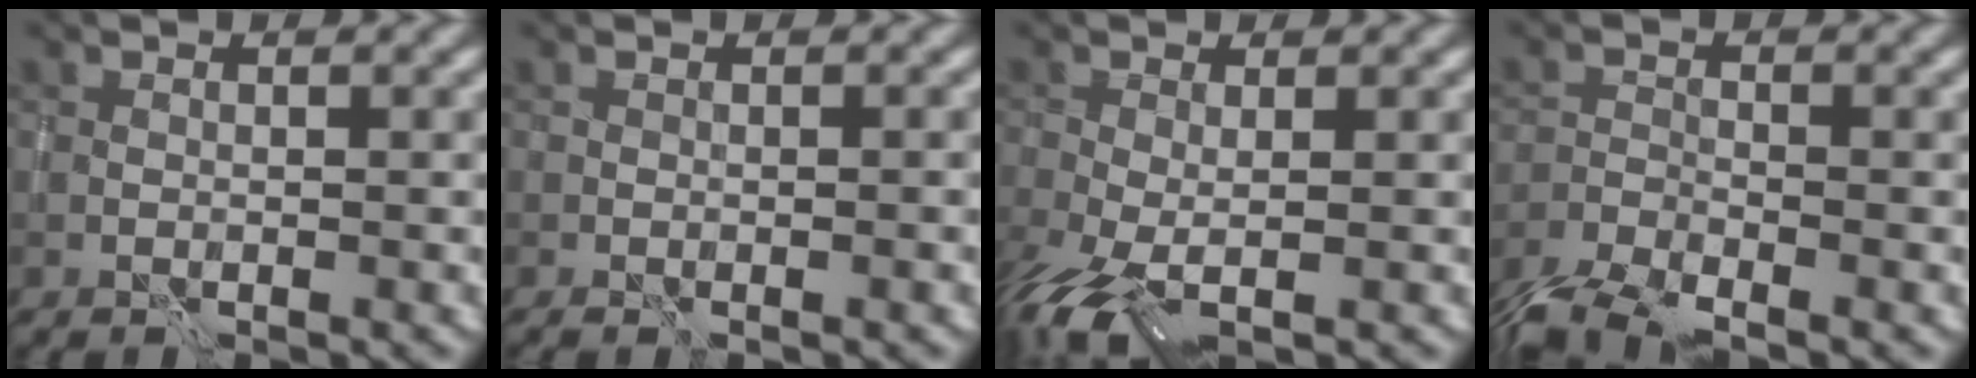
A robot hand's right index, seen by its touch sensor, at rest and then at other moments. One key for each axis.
{"total": 1.0, "fx": -0.4, "fy": 0.4, "fz": 0.9, "tx": -0.004, "ty": 0.008, "tz": -0.003}
{"total": 4.2, "fx": -1.9, "fy": 1.7, "fz": 3.3, "tx": -0.078, "ty": -0.016, "tz": -0.040}
{"total": 4.3, "fx": -3.6, "fy": 1.3, "fz": 2.0, "tx": -0.035, "ty": -0.016, "tz": -0.077}